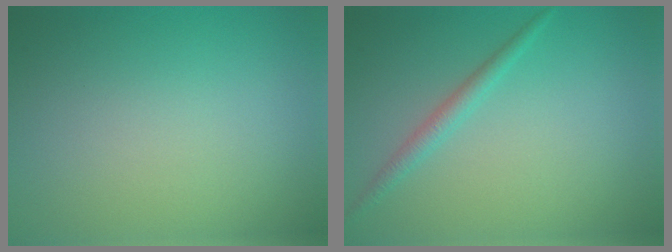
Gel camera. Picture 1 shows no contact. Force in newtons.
{"total": 1.6, "press": 1.6, "slide": 0.0}